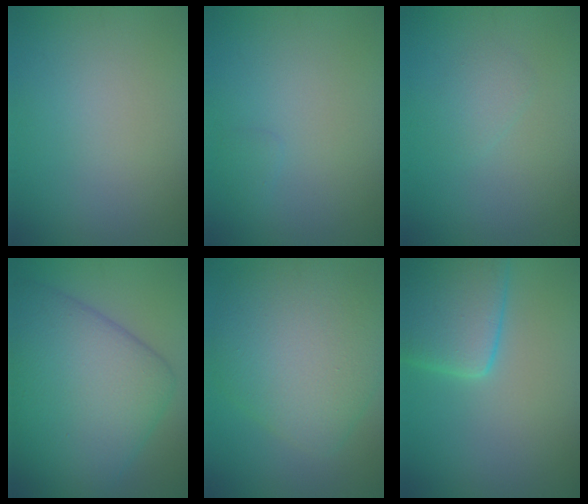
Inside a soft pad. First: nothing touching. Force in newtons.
{"total": 0.6, "press": 0.6, "slide": 0.1}
{"total": 1.1, "press": 1.1, "slide": 0.1}
{"total": 11.2, "press": 11.2, "slide": 0.2}
{"total": 8.4, "press": 8.4, "slide": 0.5}
{"total": 6.9, "press": 6.9, "slide": 0.5}